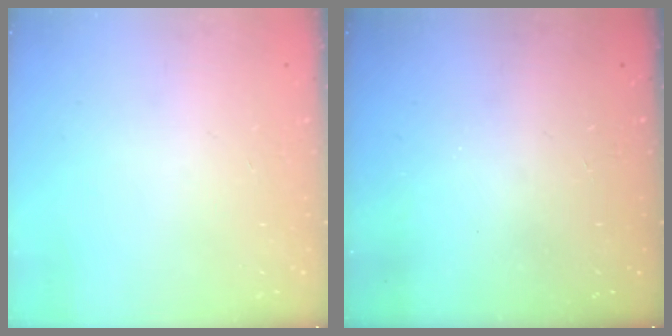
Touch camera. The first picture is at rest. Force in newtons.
{"total": 0.0}